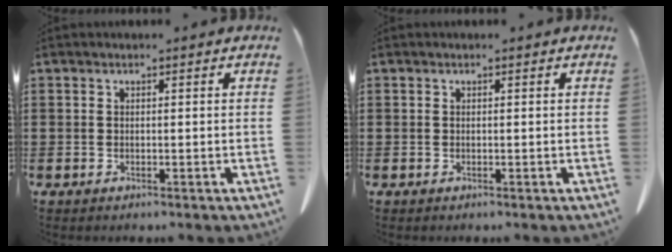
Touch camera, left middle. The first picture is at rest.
{"total": 0.0}